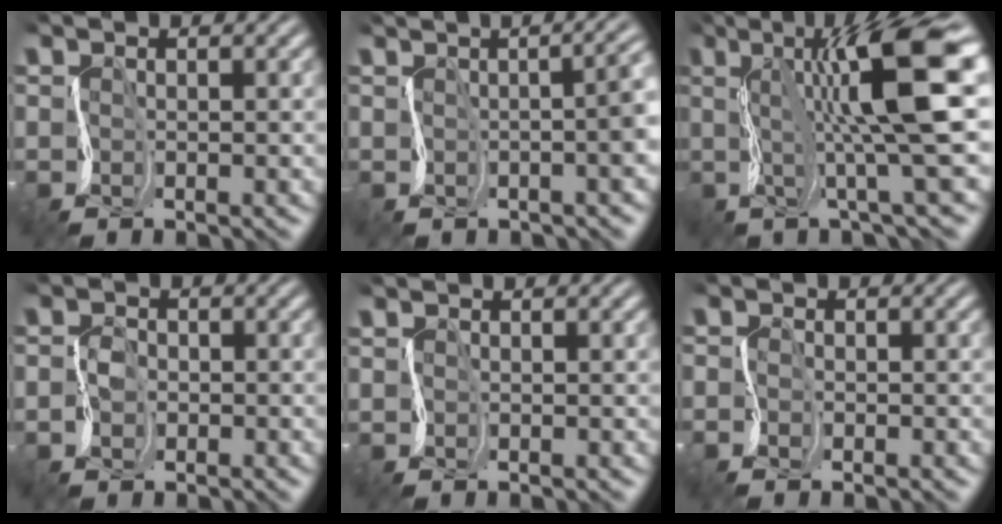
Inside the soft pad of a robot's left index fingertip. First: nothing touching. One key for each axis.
{"total": 7.1, "fx": 0.0, "fy": 3.4, "fz": 6.2, "tx": -0.009, "ty": 0.019, "tz": -0.008}
{"total": 10.8, "fx": 2.2, "fy": 1.5, "fz": 10.5, "tx": -0.146, "ty": 0.025, "tz": 0.037}
{"total": 0.9, "fx": -0.6, "fy": 0.7, "fz": 0.1, "tx": -0.016, "ty": 0.011, "tz": -0.019}
{"total": 0.0}
{"total": 1.7, "fx": -1.4, "fy": 0.7, "fz": 0.7, "tx": -0.014, "ty": -0.002, "tz": -0.021}